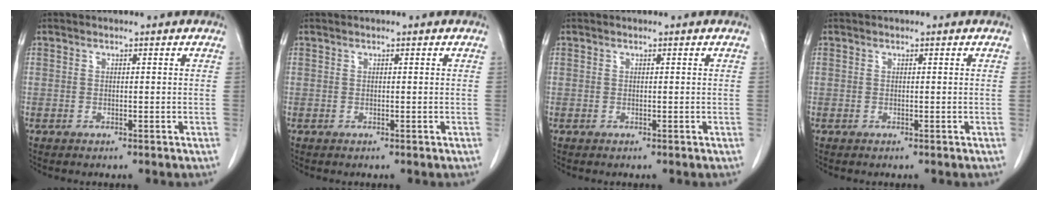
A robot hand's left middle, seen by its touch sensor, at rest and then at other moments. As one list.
[{"total": 0.0}, {"total": 0.0}, {"total": 0.0}]